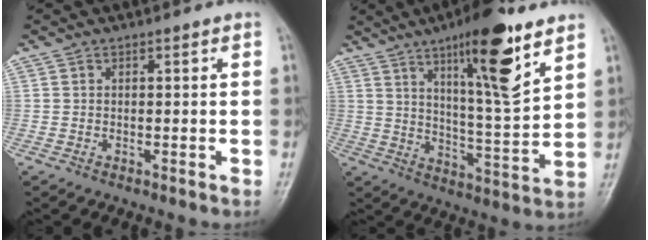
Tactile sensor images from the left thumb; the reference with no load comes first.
{"total": 16.3, "force": [9.4, 3.3, 13.0], "torque": [-0.189, -0.057, 0.153]}